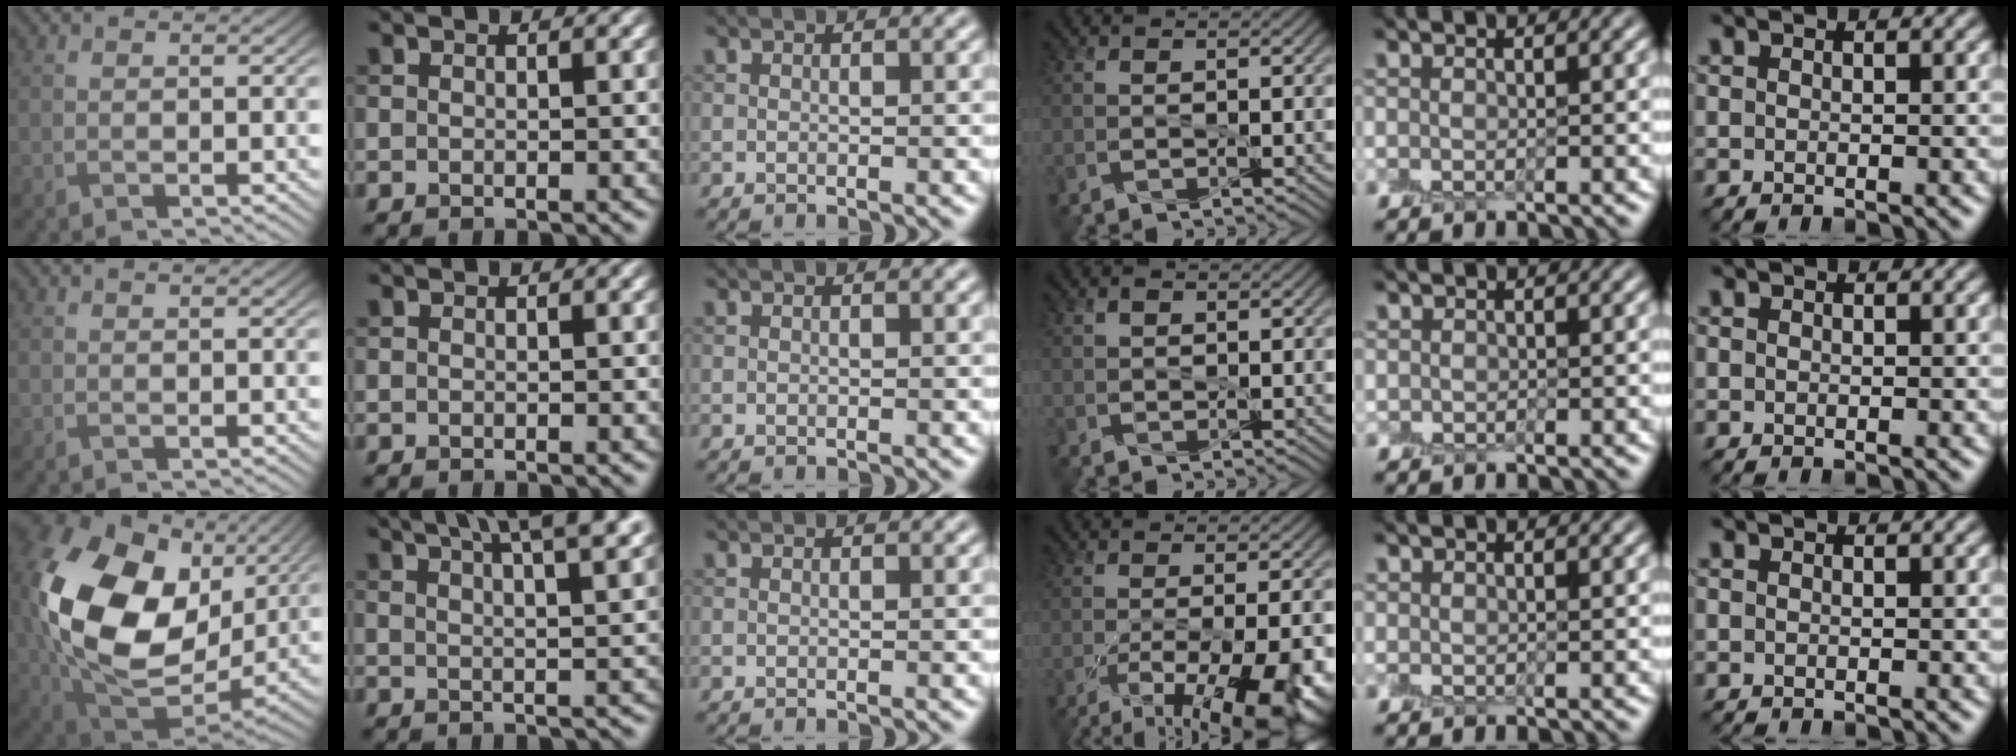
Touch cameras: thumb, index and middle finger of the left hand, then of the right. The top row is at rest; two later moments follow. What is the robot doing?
{"motion": "peel", "object": "small bumper sticker"}